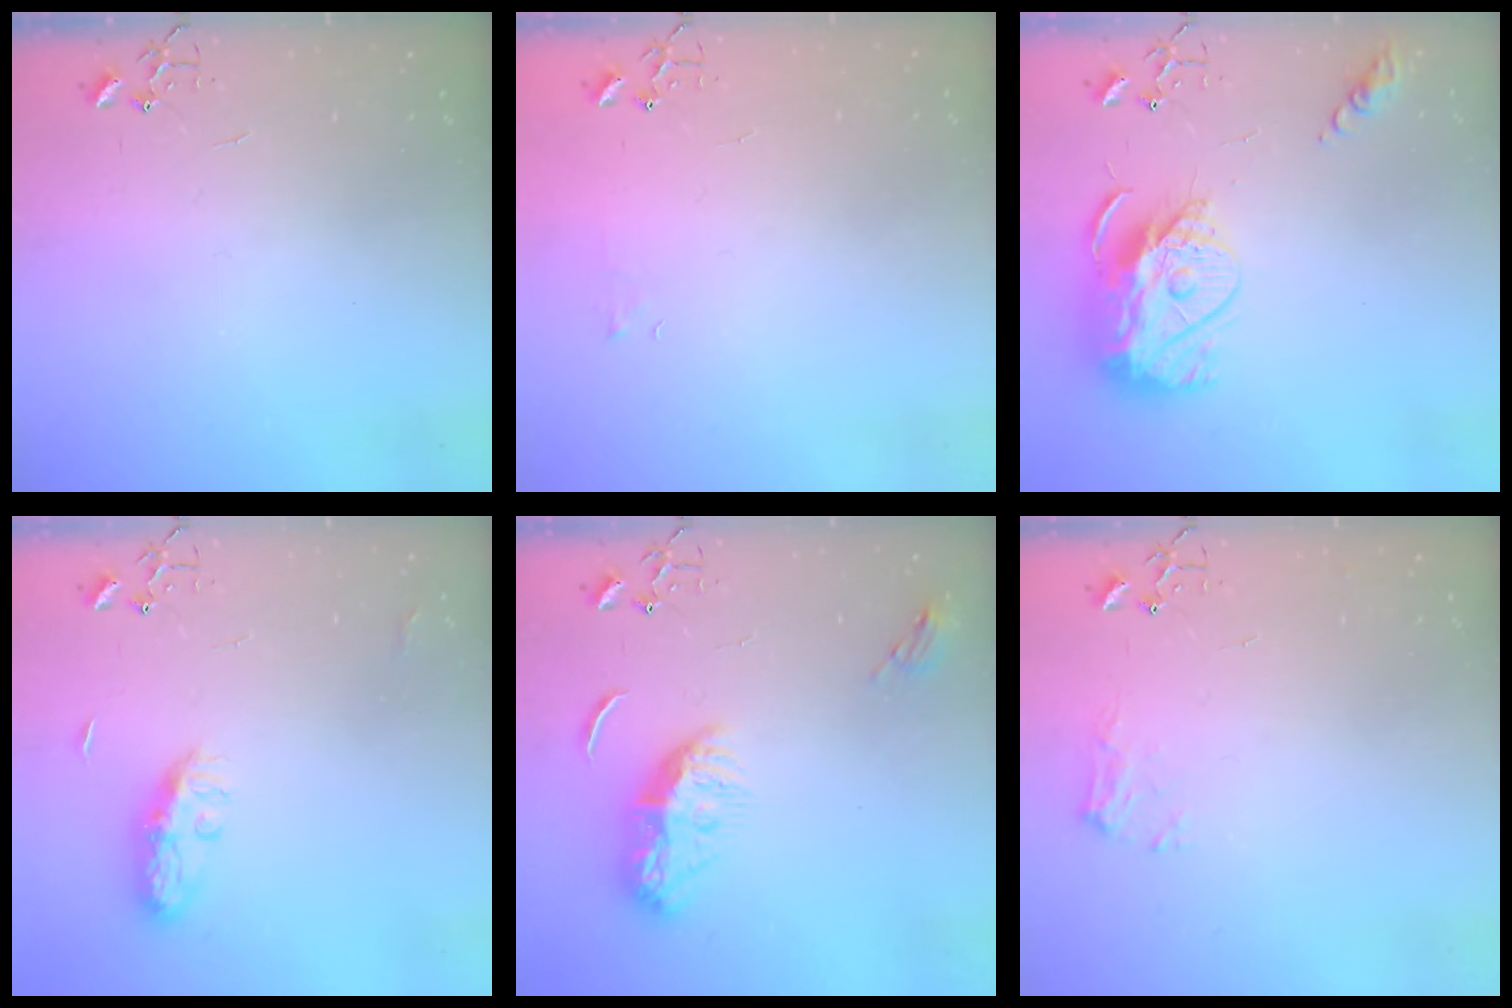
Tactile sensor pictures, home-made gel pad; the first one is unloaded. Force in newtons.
{"total": 3.4, "press": 3.4, "slide": 0.5}
{"total": 15.7, "press": 15.6, "slide": 1.6}
{"total": 8.4, "press": 8.4, "slide": 0.1}
{"total": 12.0, "press": 11.9, "slide": 0.3}
{"total": 7.3, "press": 7.3, "slide": 0.2}